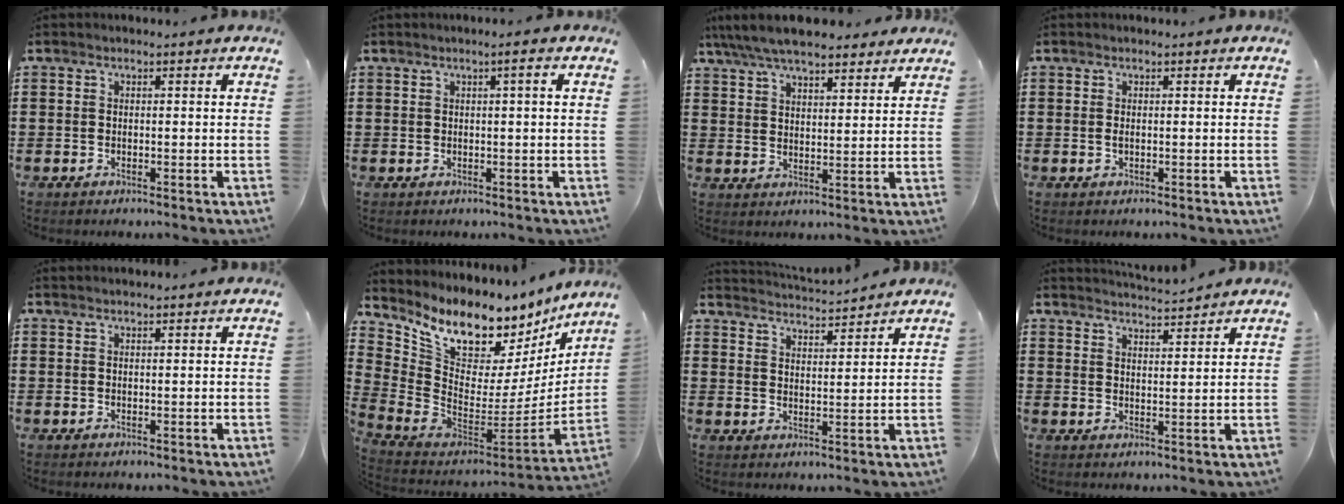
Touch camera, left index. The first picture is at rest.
{"total": 1.7, "force": [0.6, -0.2, 1.6], "torque": [-0.028, -0.001, 0.009]}
{"total": 7.2, "force": [6.6, 1.6, 2.6], "torque": [-0.073, -0.014, 0.121]}
{"total": 0.6, "force": [0.1, 0.1, 0.5], "torque": [-0.012, -0.002, 0.003]}
{"total": 0.8, "force": [0.8, 0.0, 0.2], "torque": [-0.004, -0.001, 0.016]}
{"total": 9.3, "force": [7.5, 3.7, 4.1], "torque": [-0.109, -0.079, 0.129]}
{"total": 3.5, "force": [3.5, -0.3, -0.1], "torque": [-0.009, -0.021, 0.060]}
{"total": 3.5, "force": [3.5, -0.1, 0.2], "torque": [-0.014, -0.015, 0.063]}